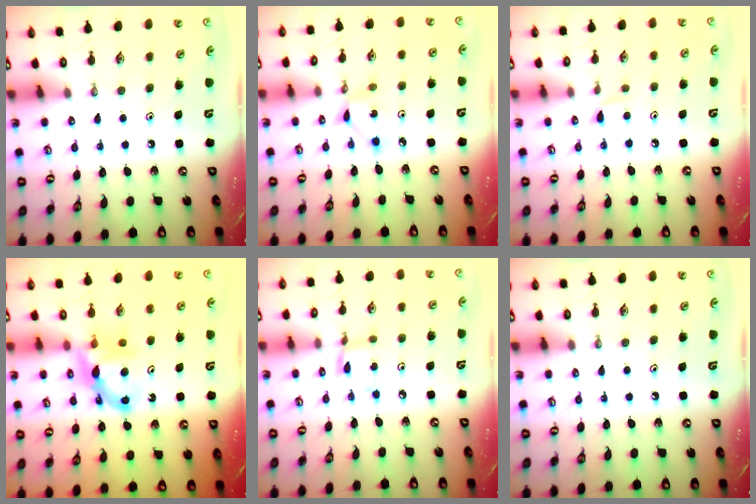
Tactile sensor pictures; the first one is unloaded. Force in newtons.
{"total": 2.9, "press": 2.9, "slide": 0.1}
{"total": 4.0, "press": 4.0, "slide": 0.6}
{"total": 7.9, "press": 7.8, "slide": 0.5}
{"total": 3.7, "press": 3.6, "slide": 0.4}
{"total": 0.0}